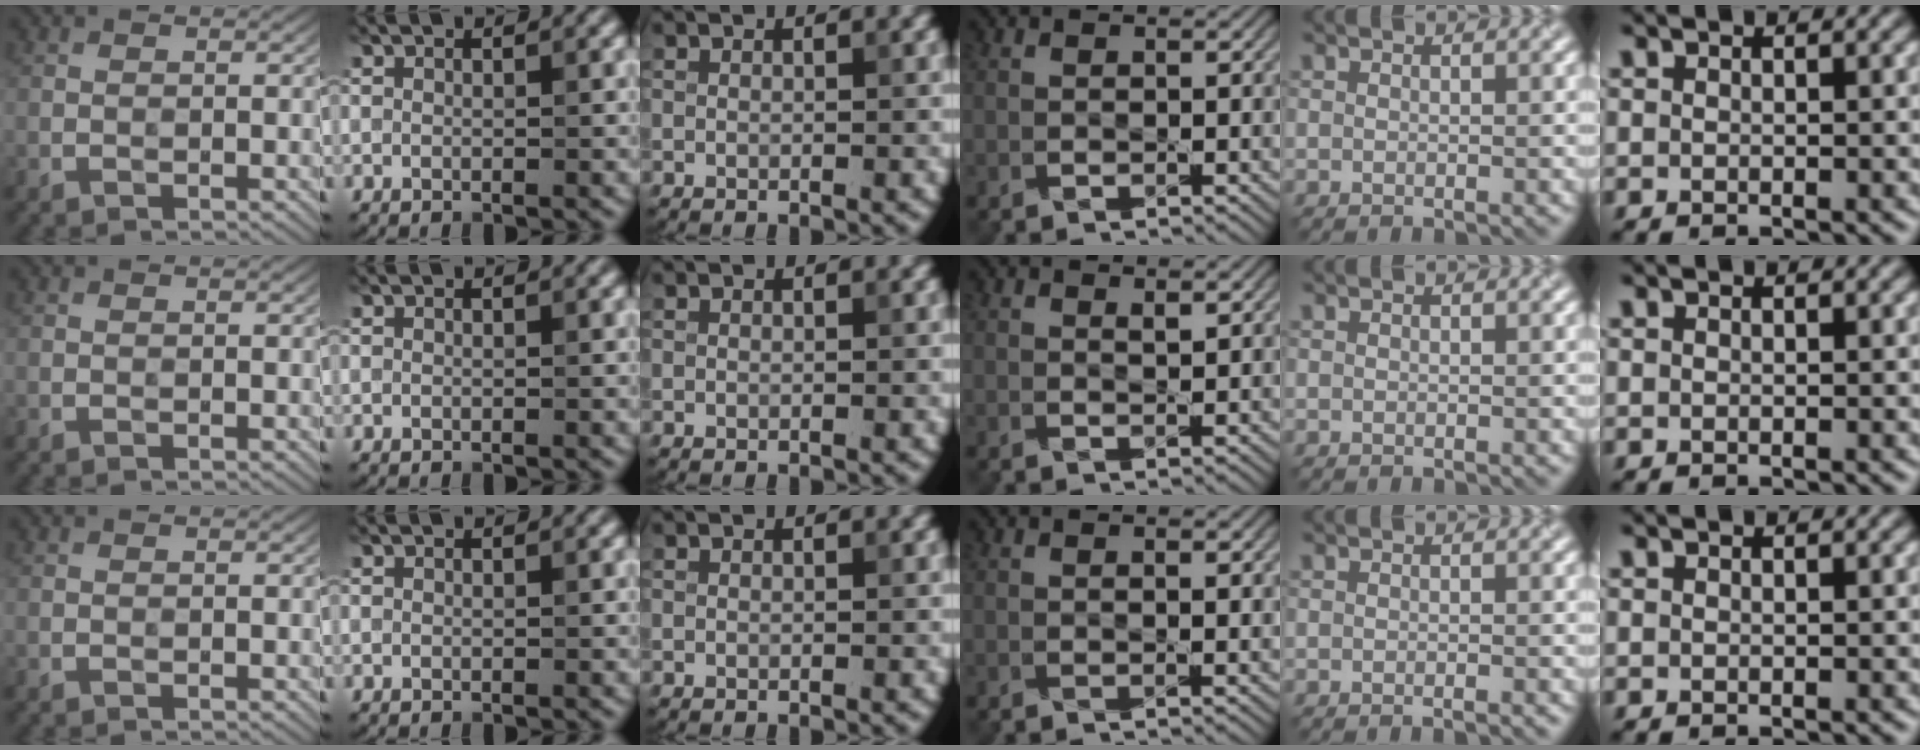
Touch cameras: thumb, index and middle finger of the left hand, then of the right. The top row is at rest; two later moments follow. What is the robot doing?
{"motion": "dispense", "object": "syringe"}